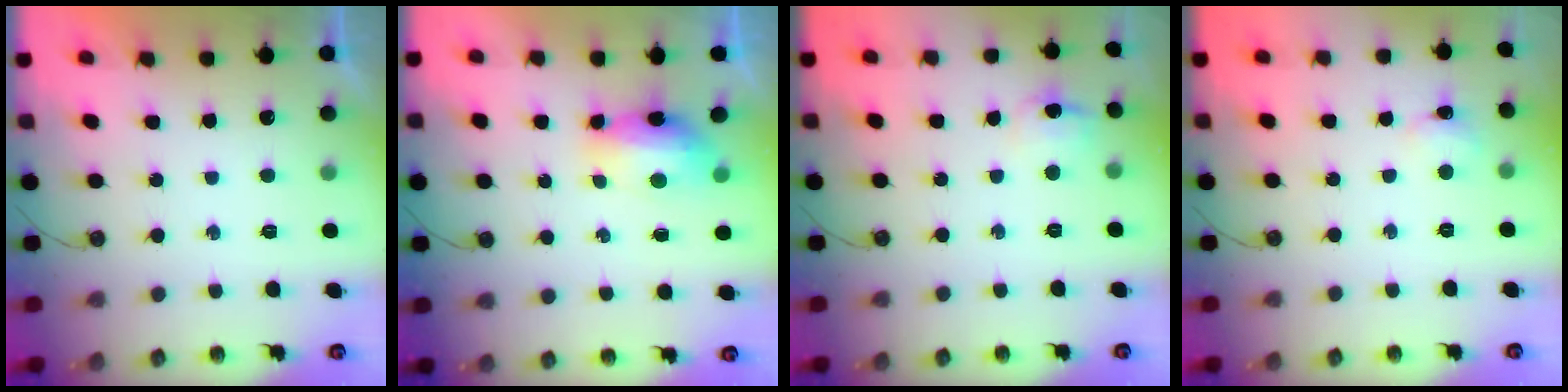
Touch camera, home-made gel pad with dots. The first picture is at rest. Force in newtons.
{"total": 7.6, "press": 7.4, "slide": 1.3}
{"total": 7.7, "press": 7.7, "slide": 0.8}
{"total": 2.5, "press": 2.4, "slide": 0.5}